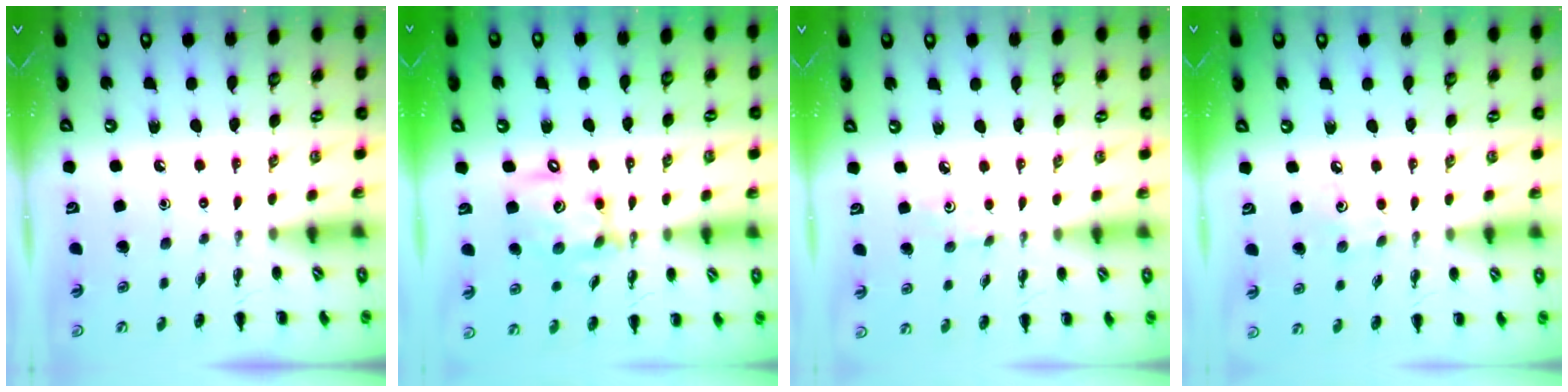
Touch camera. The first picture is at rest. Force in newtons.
{"total": 14.0, "press": 13.6, "slide": 3.4}
{"total": 3.2, "press": 3.0, "slide": 1.2}
{"total": 4.3, "press": 4.2, "slide": 1.1}